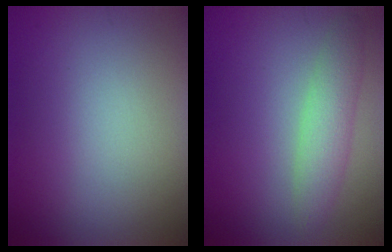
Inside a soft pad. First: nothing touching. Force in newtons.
{"total": 3.1, "press": 3.1, "slide": 0.1}